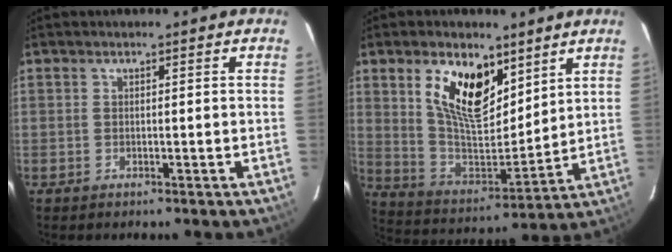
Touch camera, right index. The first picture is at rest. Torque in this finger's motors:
{"motor_torque": [1.04, 0.52, 0.45, 0.17]}